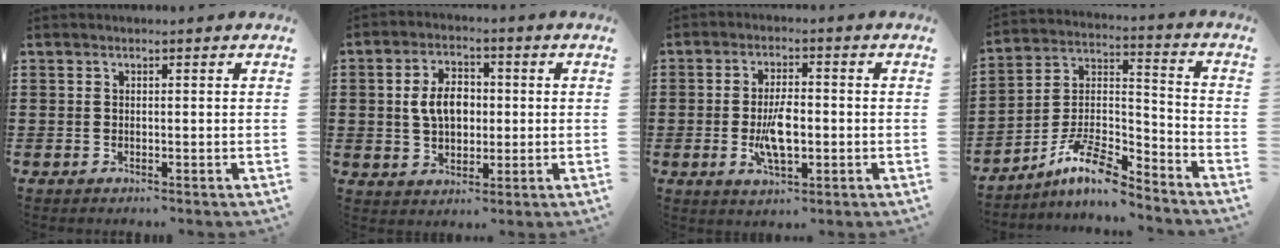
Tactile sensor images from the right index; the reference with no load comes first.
{"total": 6.4, "force": [0.4, 4.2, 4.8], "torque": [-0.108, 0.009, -0.003]}
{"total": 6.4, "force": [-1.1, 2.7, 5.7], "torque": [-0.119, -0.003, -0.024]}
{"total": 10.2, "force": [-8.2, 2.3, 5.6], "torque": [-0.123, 0.009, -0.161]}